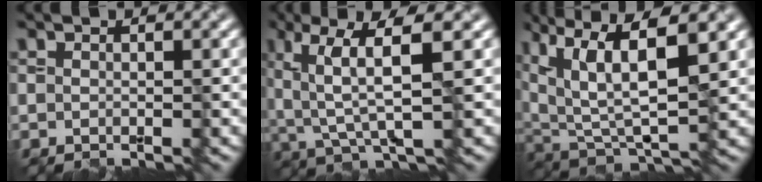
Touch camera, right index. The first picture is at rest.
{"total": 5.8, "force": [1.8, 1.3, 5.4], "torque": [-0.115, 0.001, 0.044]}
{"total": 10.4, "force": [4.3, 4.5, 8.3], "torque": [-0.162, 0.009, 0.080]}